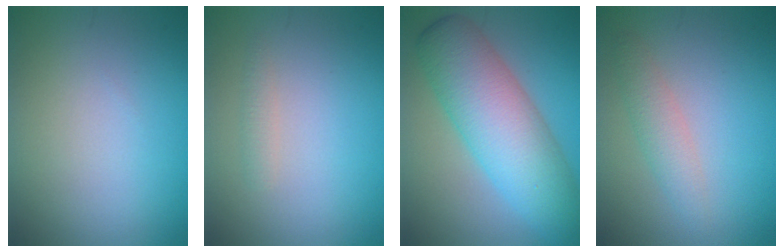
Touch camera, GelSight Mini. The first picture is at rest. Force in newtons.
{"total": 0.9, "press": 0.9, "slide": 0.0}
{"total": 9.2, "press": 9.2, "slide": 0.1}
{"total": 1.3, "press": 1.3, "slide": 0.3}